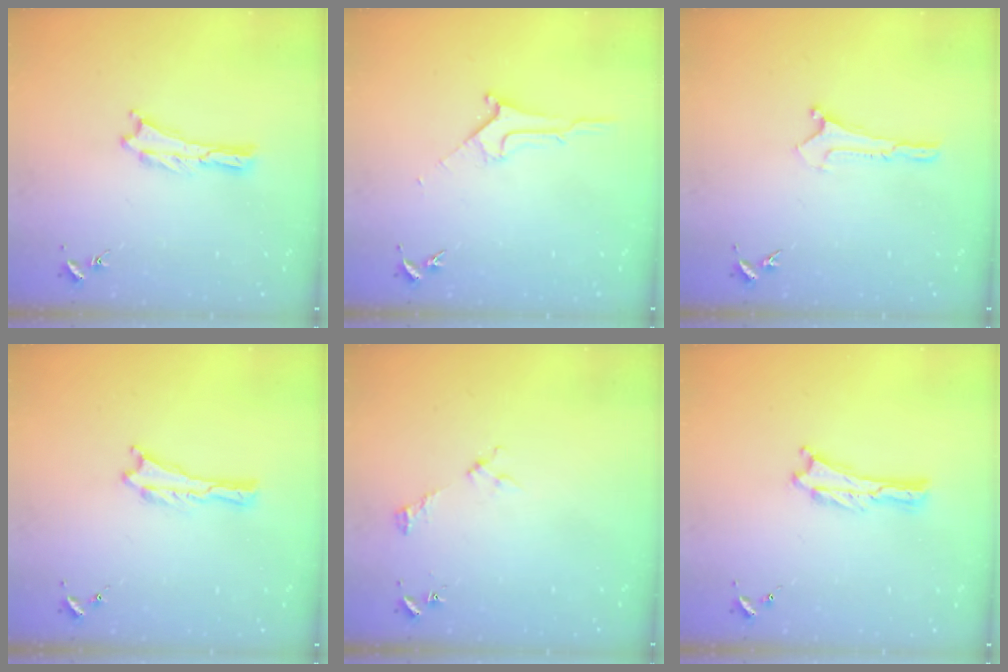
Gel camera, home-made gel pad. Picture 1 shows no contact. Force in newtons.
{"total": 1.8, "press": 1.7, "slide": 0.2}
{"total": 0.0}
{"total": 0.0}
{"total": 2.2, "press": 2.2, "slide": 0.3}
{"total": 0.0}